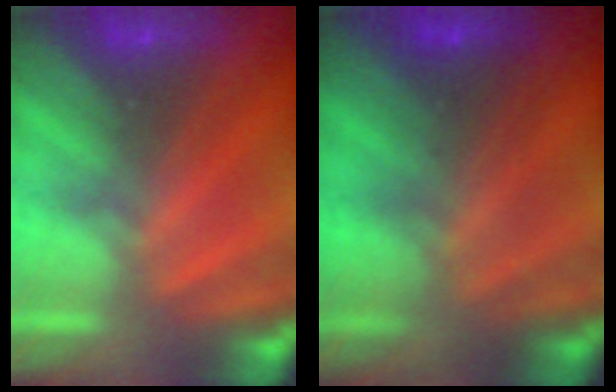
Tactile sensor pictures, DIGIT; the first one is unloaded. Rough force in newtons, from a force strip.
{"total": 7.1}